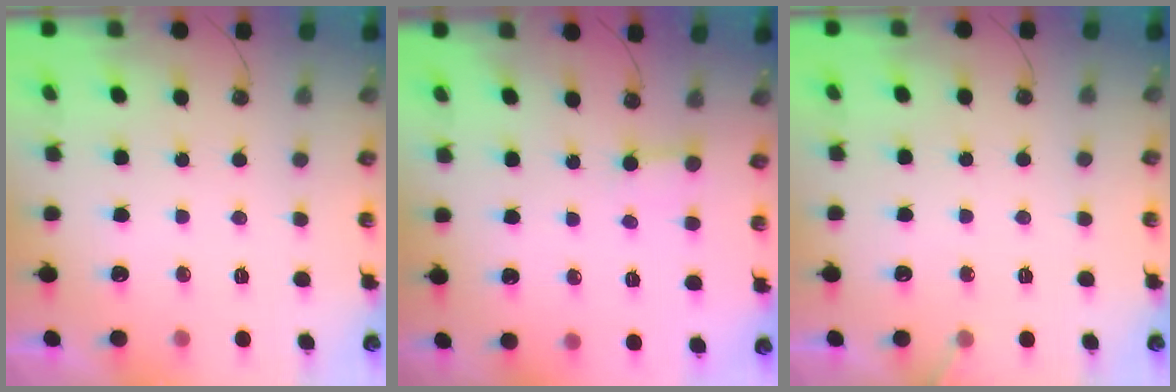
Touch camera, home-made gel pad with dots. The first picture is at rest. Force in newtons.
{"total": 3.3, "press": 3.3, "slide": 0.4}
{"total": 2.4, "press": 2.4, "slide": 0.2}